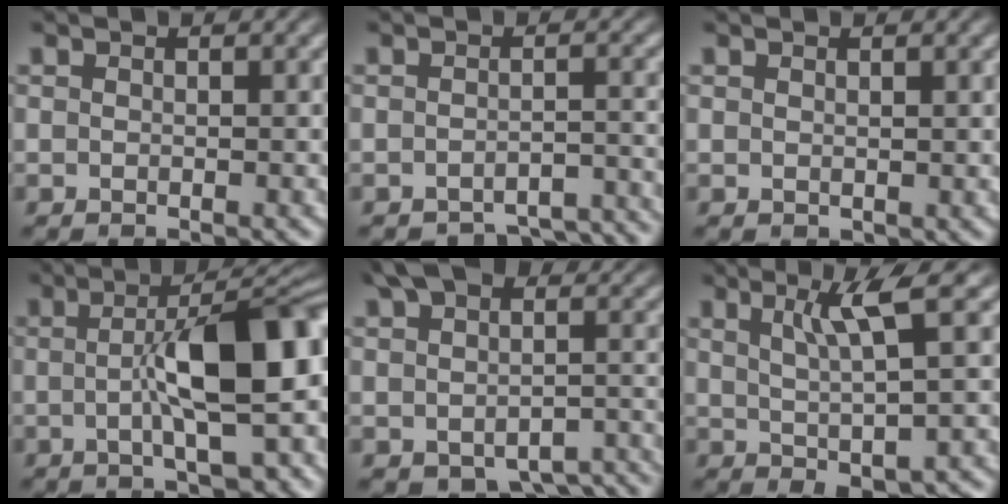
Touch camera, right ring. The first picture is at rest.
{"total": 6.8, "force": [-6.5, 1.4, 1.4], "torque": [-0.007, -0.021, -0.093]}
{"total": 0.5, "force": [0.4, 0.4, 0.1], "torque": [0.001, -0.008, 0.015]}
{"total": 9.6, "force": [-1.0, 2.6, 9.2], "torque": [-0.134, 0.009, -0.010]}
{"total": 6.8, "force": [-4.1, 3.8, 3.9], "torque": [-0.049, -0.020, -0.050]}
{"total": 4.2, "force": [0.7, 0.3, 4.2], "torque": [-0.057, -0.005, 0.027]}